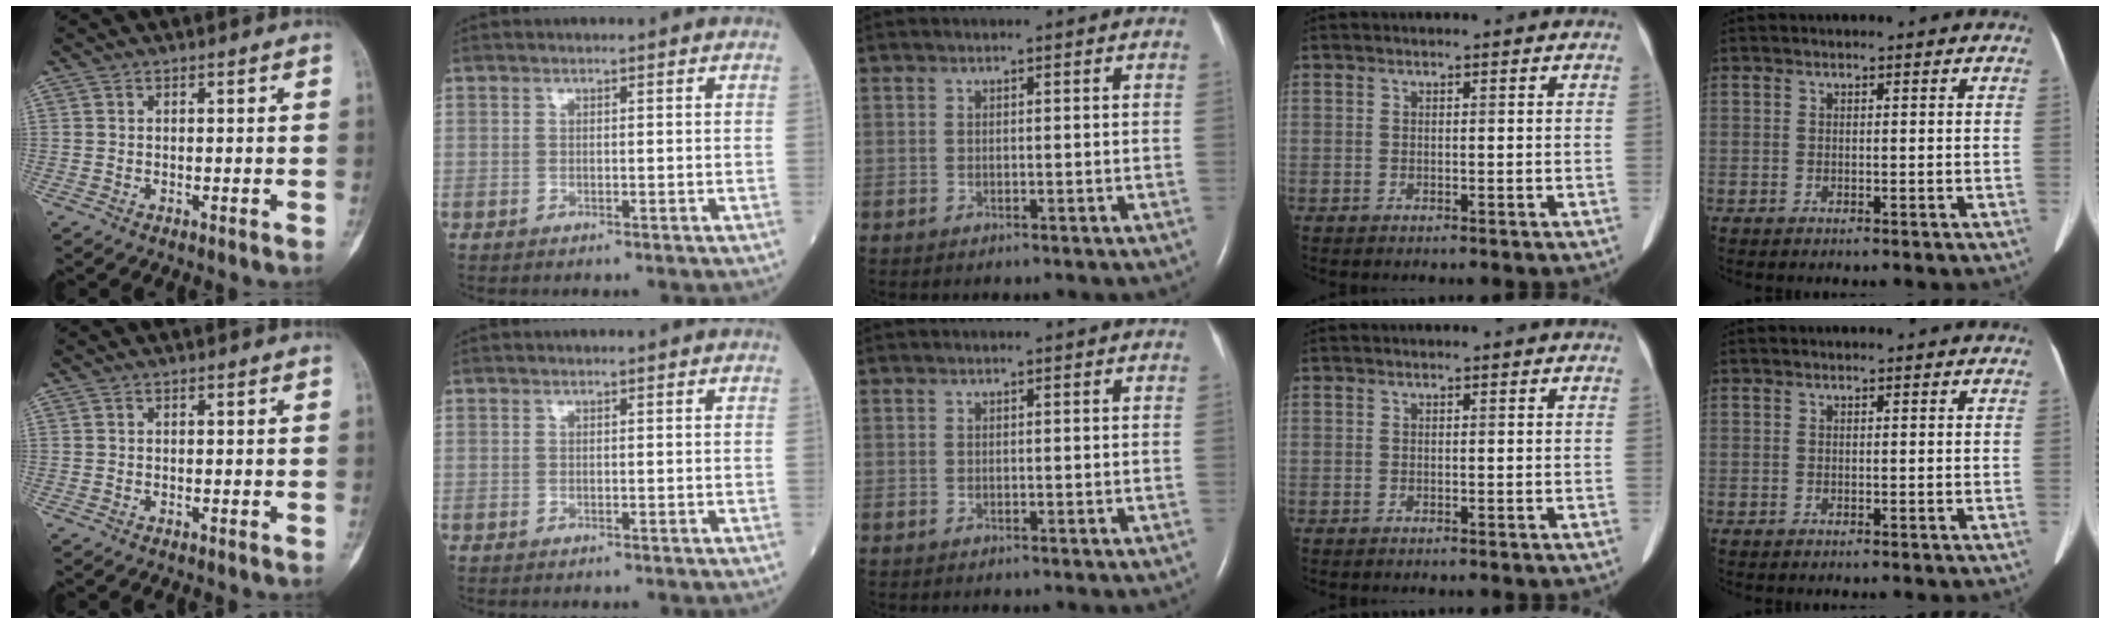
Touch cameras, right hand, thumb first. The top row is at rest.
{}